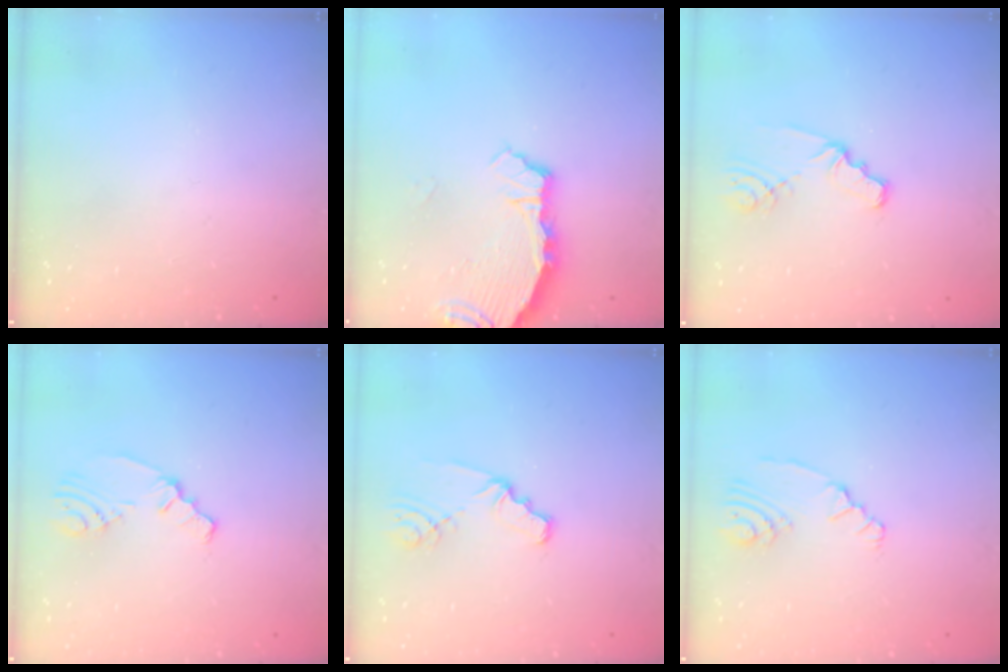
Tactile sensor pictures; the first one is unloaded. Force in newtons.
{"total": 4.0, "press": 4.0, "slide": 0.2}
{"total": 2.6, "press": 2.6, "slide": 0.3}
{"total": 2.1, "press": 1.6, "slide": 1.3}
{"total": 2.6, "press": 2.6, "slide": 0.3}
{"total": 2.3, "press": 2.3, "slide": 0.3}